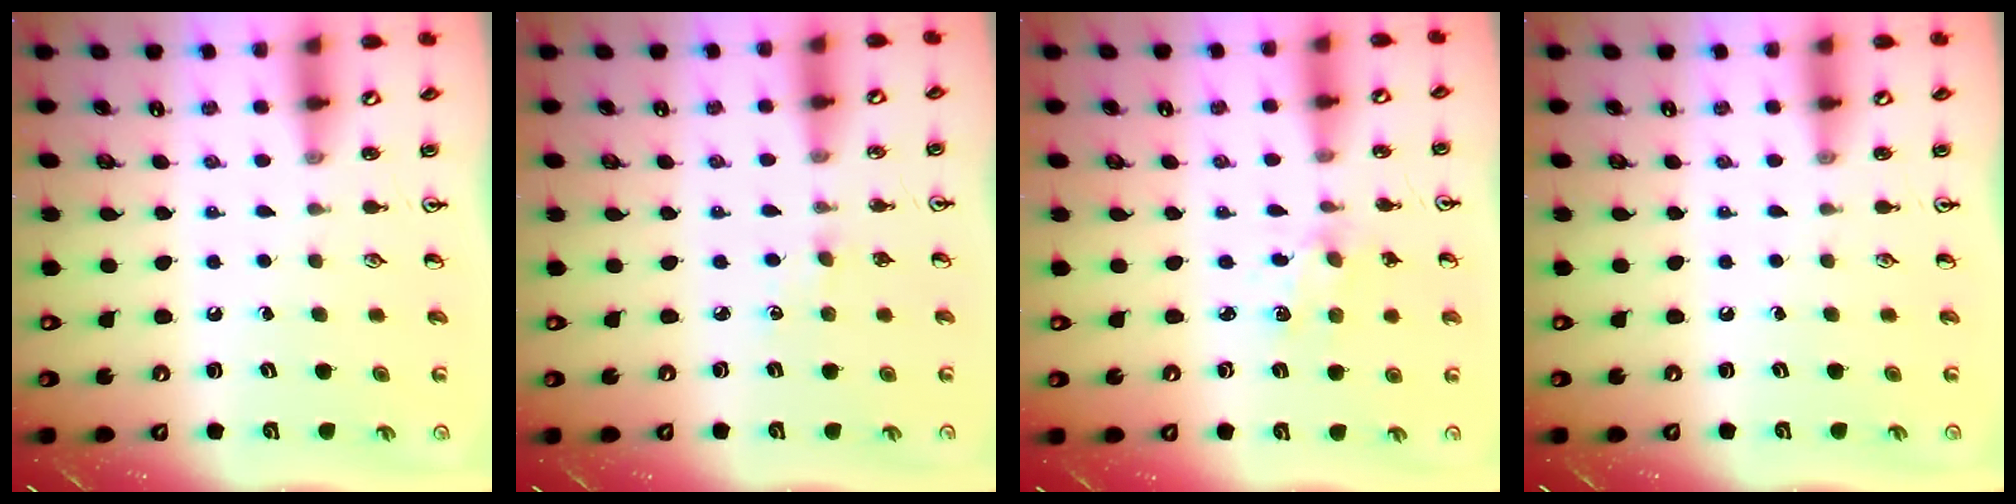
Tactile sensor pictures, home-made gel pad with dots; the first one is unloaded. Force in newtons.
{"total": 2.0, "press": 2.0, "slide": 0.3}
{"total": 2.0, "press": 2.0, "slide": 0.4}
{"total": 0.0}